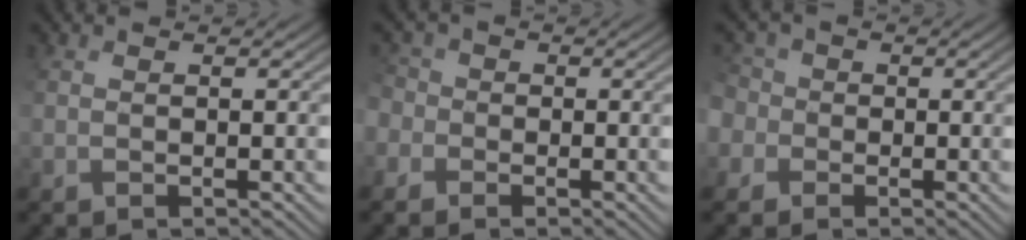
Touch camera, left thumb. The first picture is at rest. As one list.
[{"total": 2.9, "force": [-1.6, 2.4, 0.2], "torque": [-0.013, 0.000, -0.043]}, {"total": 4.8, "force": [-1.1, 4.5, 1.1], "torque": [-0.046, 0.003, -0.044]}]